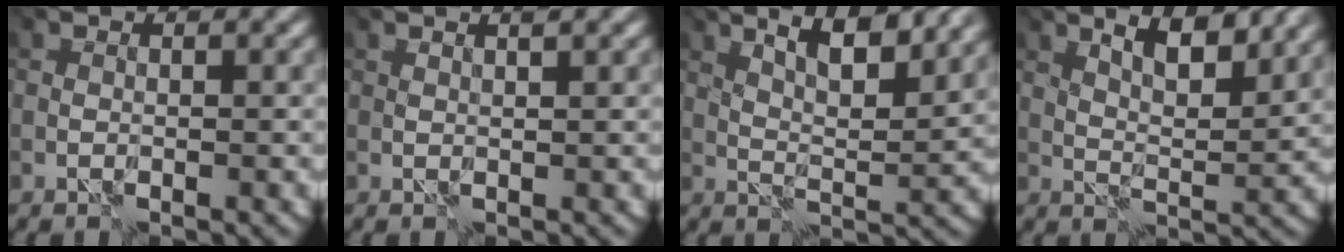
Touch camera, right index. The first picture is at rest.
{"total": 0.8, "force": [0.7, -0.4, 0.0], "torque": [-0.005, 0.000, 0.015]}
{"total": 5.4, "force": [3.8, 0.5, 3.7], "torque": [-0.067, 0.002, 0.077]}
{"total": 4.5, "force": [3.4, 0.4, 3.0], "torque": [-0.060, -0.002, 0.069]}